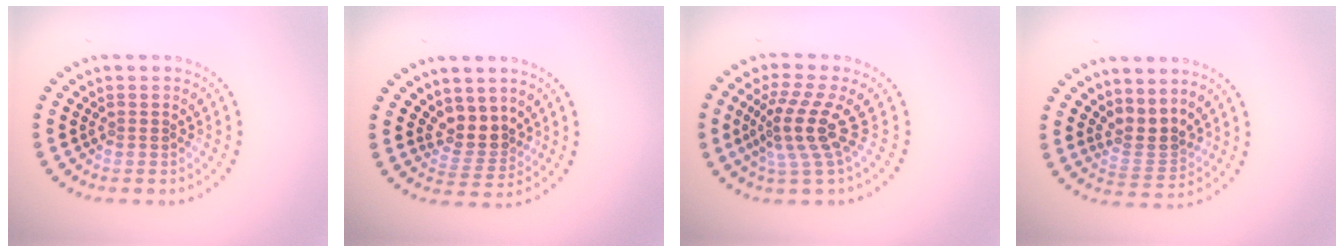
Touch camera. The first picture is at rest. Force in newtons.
{"total": 2.8, "press": 2.2, "slide": 1.7}
{"total": 4.0, "press": 2.8, "slide": 2.8}
{"total": 2.7, "press": 2.0, "slide": 1.9}